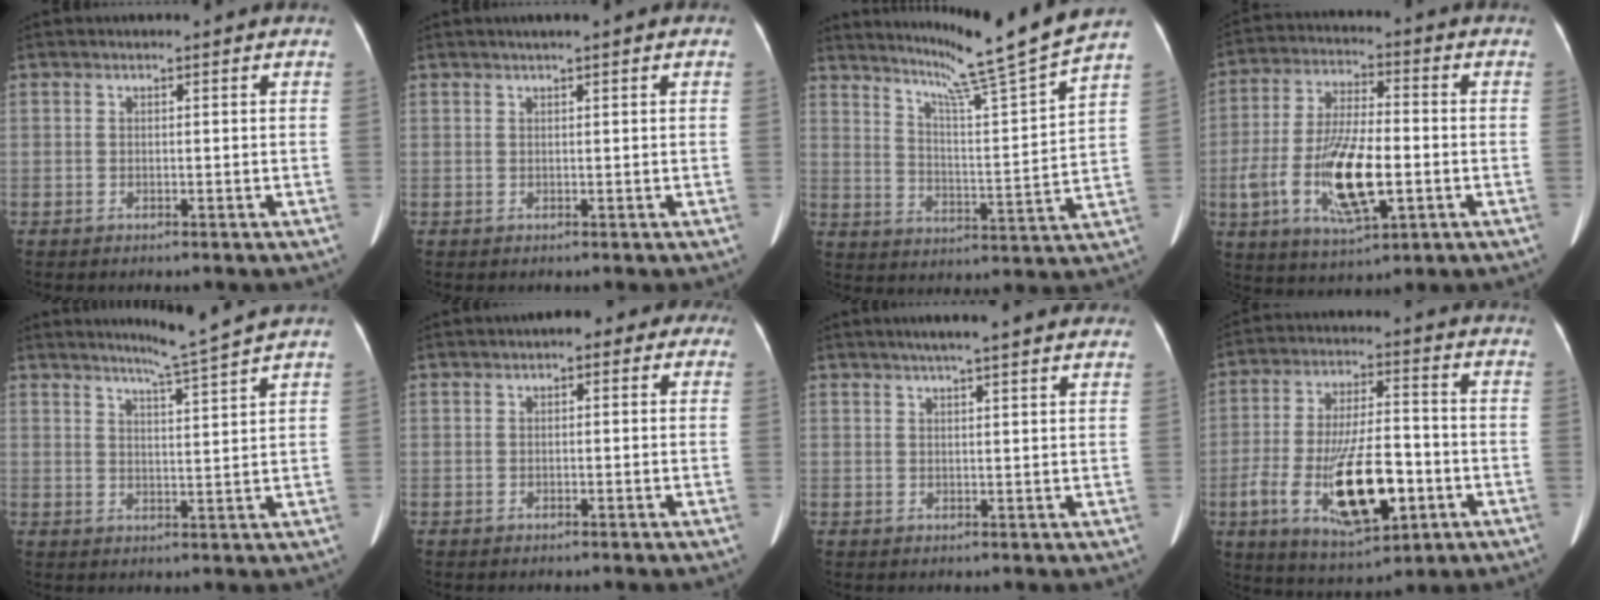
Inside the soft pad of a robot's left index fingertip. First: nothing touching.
{"total": 1.9, "force": [1.1, 0.1, 1.6], "torque": [-0.028, 0.014, 0.015]}
{"total": 15.1, "force": [13.3, -3.2, 6.5], "torque": [-0.111, -0.046, 0.194]}
{"total": 14.1, "force": [-3.3, 4.4, 13.0], "torque": [-0.263, -0.003, -0.053]}
{"total": 5.4, "force": [4.7, -1.9, 1.7], "torque": [-0.035, -0.017, 0.078]}
{"total": 3.2, "force": [0.6, 2.0, 2.5], "torque": [-0.019, 0.021, -0.008]}
{"total": 9.9, "force": [8.1, 0.6, 5.7], "torque": [-0.079, 0.027, 0.092]}
{"total": 16.0, "force": [-4.8, 5.2, 14.3], "torque": [-0.271, -0.007, -0.071]}